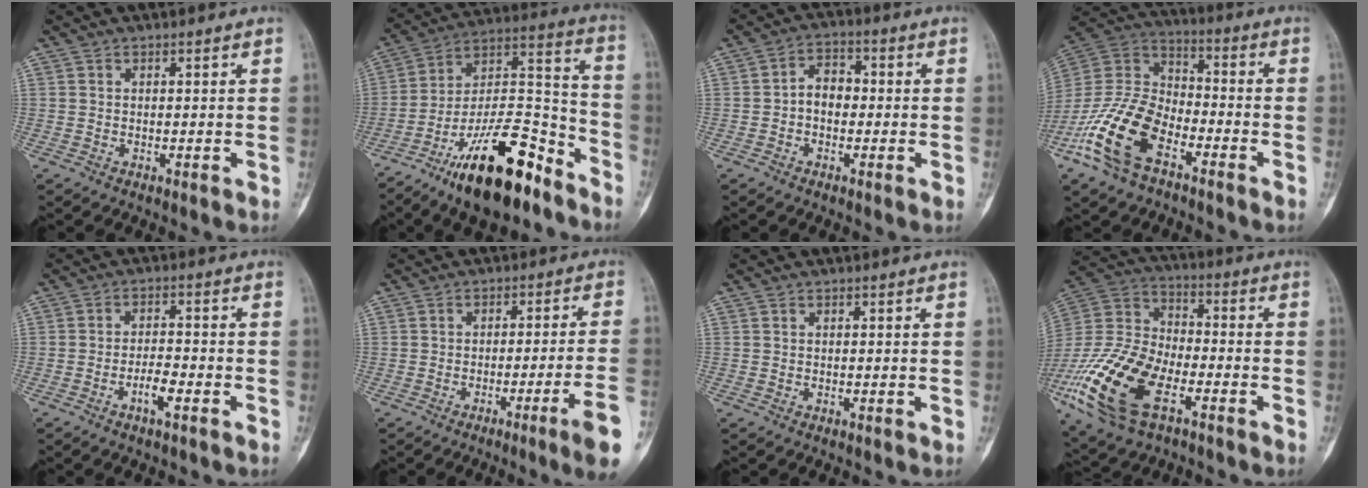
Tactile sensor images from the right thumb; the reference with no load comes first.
{"total": 23.1, "force": [-14.8, 8.3, 15.7], "torque": [-0.258, 0.096, -0.250]}
{"total": 5.1, "force": [-0.7, 3.7, 3.4], "torque": [-0.036, 0.022, -0.024]}
{"total": 18.3, "force": [-9.0, 9.8, 12.5], "torque": [-0.253, 0.055, -0.180]}
{"total": 4.3, "force": [-2.3, 1.1, 3.4], "torque": [-0.065, 0.017, -0.044]}
{"total": 9.7, "force": [-4.5, -0.8, 8.5], "torque": [-0.125, 0.013, -0.065]}
{"total": 0.0}
{"total": 23.0, "force": [-9.7, 12.1, 17.0], "torque": [-0.397, 0.023, -0.180]}